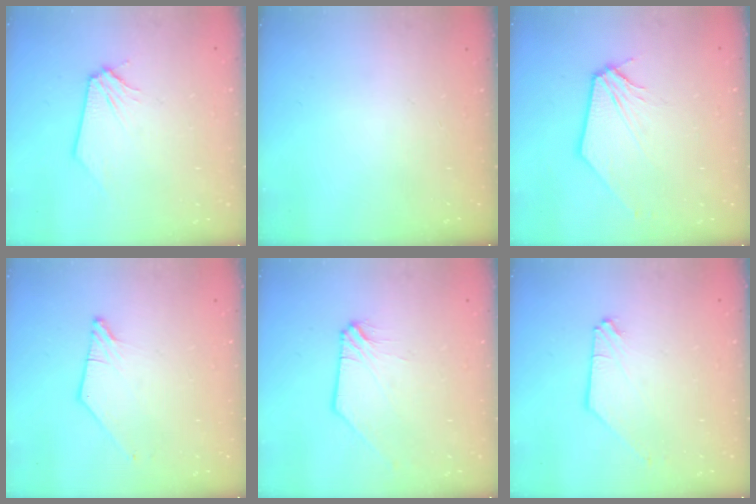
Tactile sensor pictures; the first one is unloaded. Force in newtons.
{"total": 0.0}
{"total": 2.5, "press": 2.5, "slide": 0.3}
{"total": 1.0, "press": 1.0, "slide": 0.1}
{"total": 0.9, "press": 0.9, "slide": 0.1}
{"total": 0.0}